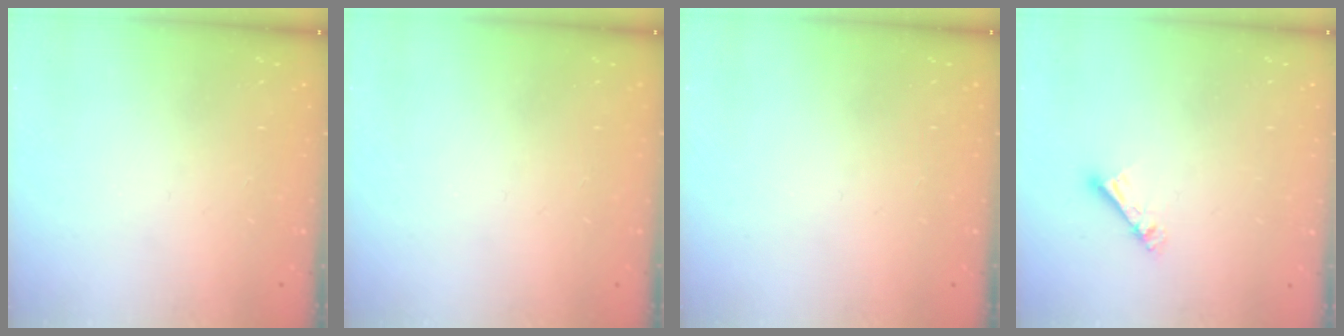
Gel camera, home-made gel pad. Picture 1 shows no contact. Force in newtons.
{"total": 0.0}
{"total": 0.0}
{"total": 4.6, "press": 4.6, "slide": 0.4}